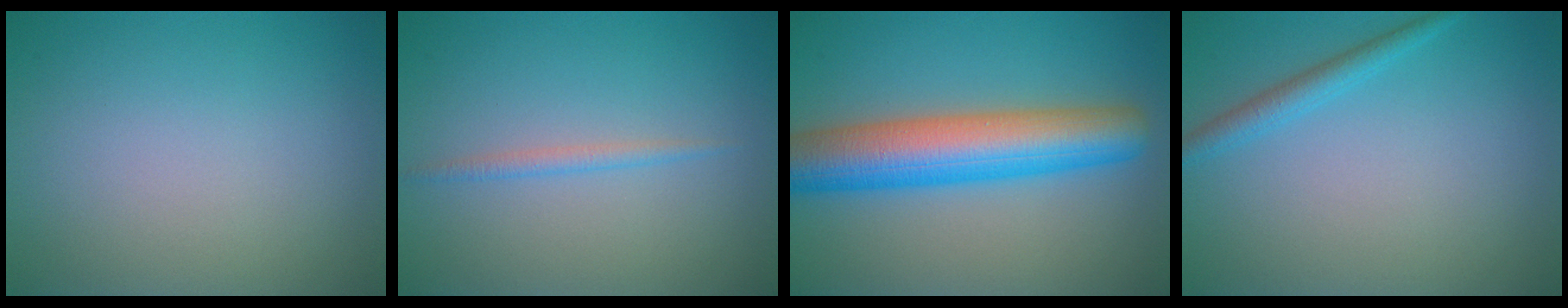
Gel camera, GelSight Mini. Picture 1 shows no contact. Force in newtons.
{"total": 1.1, "press": 1.1, "slide": 0.1}
{"total": 9.1, "press": 9.1, "slide": 0.2}
{"total": 1.9, "press": 1.9, "slide": 0.2}